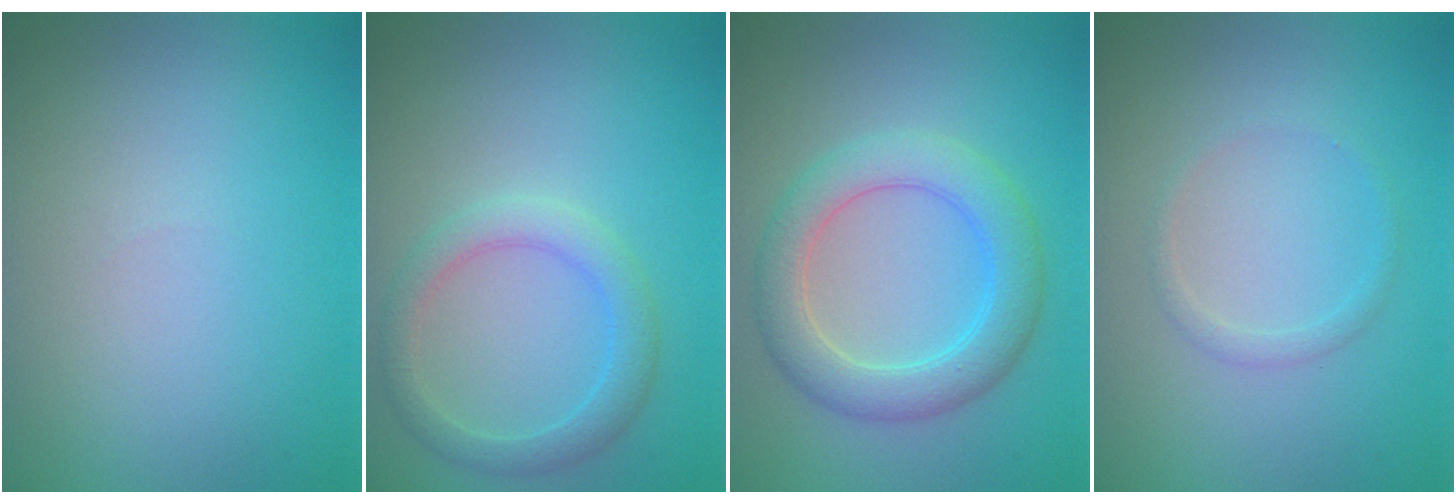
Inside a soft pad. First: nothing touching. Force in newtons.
{"total": 2.9, "press": 2.9, "slide": 0.2}
{"total": 4.9, "press": 4.9, "slide": 0.2}
{"total": 1.0, "press": 1.0, "slide": 0.1}